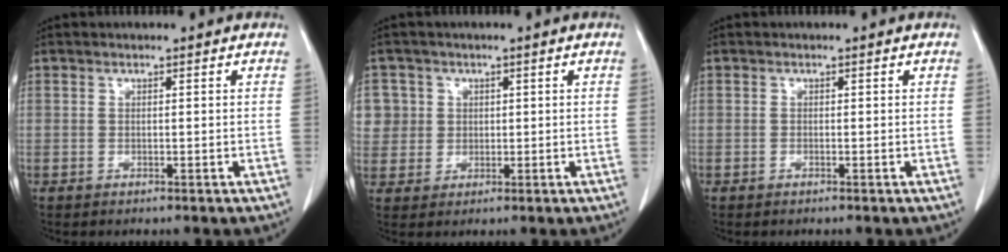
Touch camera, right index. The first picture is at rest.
{"total": 6.2, "force": [1.8, 5.9, 0.2], "torque": [0.002, 0.015, 0.043]}
{"total": 0.0}